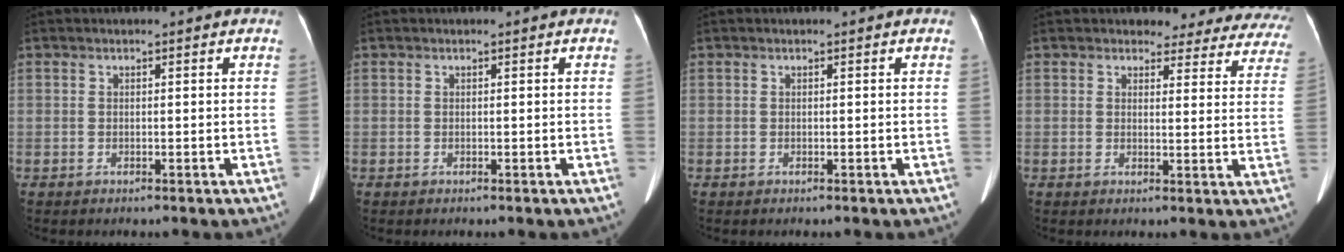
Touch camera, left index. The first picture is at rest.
{"total": 0.0}
{"total": 0.0}
{"total": 15.4, "force": [14.3, 5.3, 2.0], "torque": [0.021, -0.051, 0.122]}